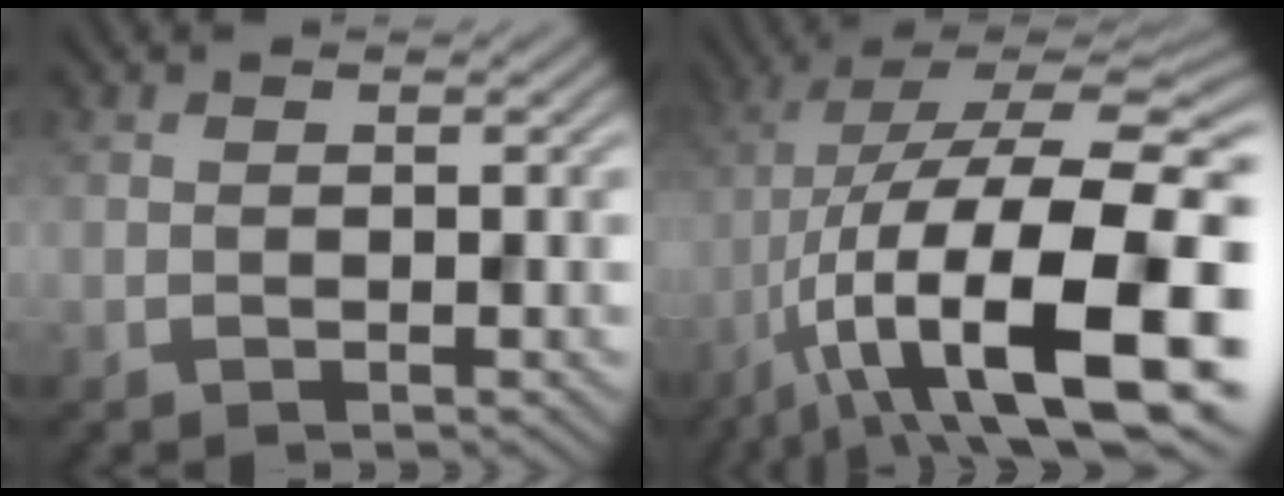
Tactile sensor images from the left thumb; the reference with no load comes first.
{"total": 20.0, "force": [-7.5, 6.8, 17.2], "torque": [-0.270, 0.006, -0.123]}